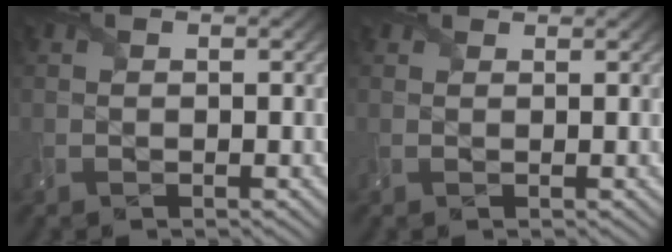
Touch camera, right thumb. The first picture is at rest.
{"total": 1.1, "force": [1.0, 0.4, 0.2], "torque": [-0.006, 0.000, 0.015]}